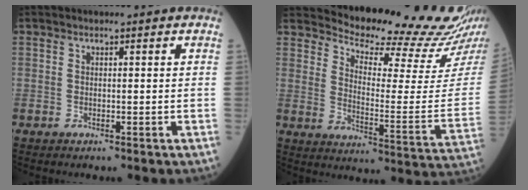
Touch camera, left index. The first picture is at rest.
{"total": 18.2, "force": [17.6, -0.3, 4.6], "torque": [-0.081, -0.106, 0.221]}